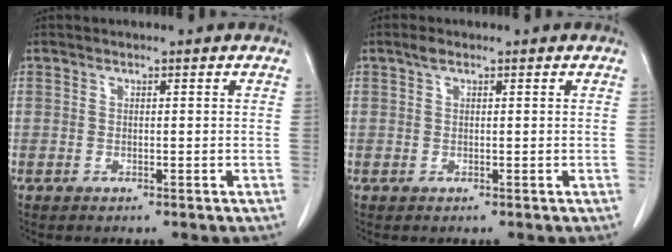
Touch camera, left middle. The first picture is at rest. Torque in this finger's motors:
{"motor_torque": [0.47, -0.36, -0.10, 0.02]}